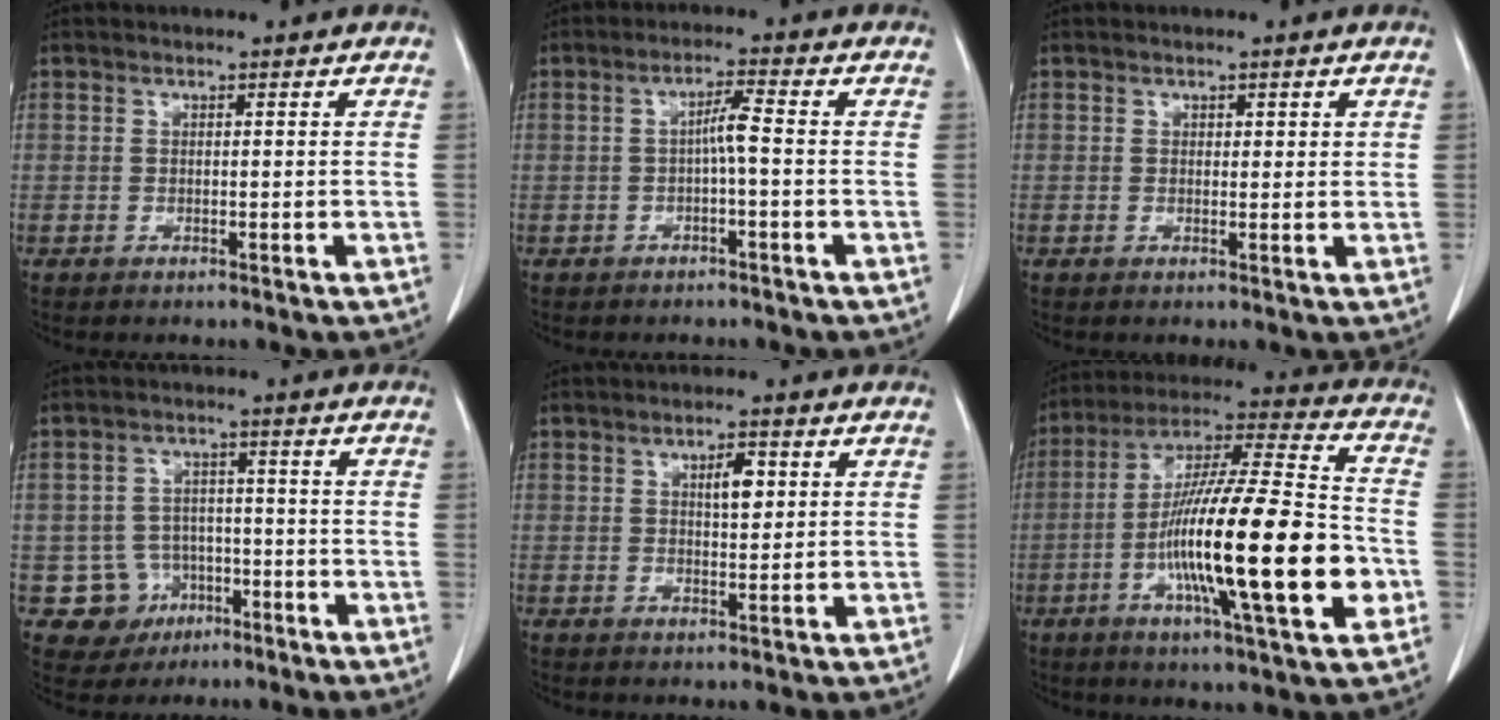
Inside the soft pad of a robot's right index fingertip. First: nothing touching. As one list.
[{"total": 3.1, "force": [-0.4, 0.0, 3.1], "torque": [-0.054, 0.007, -0.005]}, {"total": 1.4, "force": [0.7, 0.8, 0.9], "torque": [-0.007, -0.001, 0.009]}, {"total": 6.9, "force": [-2.5, 6.4, 0.6], "torque": [-0.007, 0.012, -0.030]}, {"total": 3.7, "force": [1.2, 1.2, 3.3], "torque": [-0.053, 0.002, 0.020]}, {"total": 24.9, "force": [-5.6, 2.3, 24.1], "torque": [-0.400, -0.014, -0.099]}]